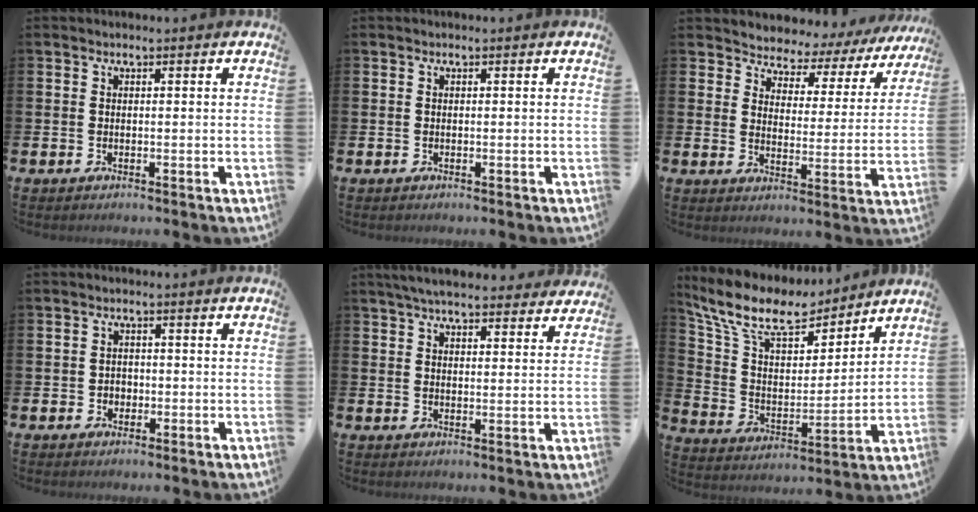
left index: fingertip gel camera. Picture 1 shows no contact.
{"total": 0.0}
{"total": 3.7, "force": [3.3, 1.5, -0.4], "torque": [-0.023, -0.035, 0.048]}
{"total": 1.6, "force": [-0.3, 1.5, 0.4], "torque": [-0.002, 0.004, -0.011]}
{"total": 5.5, "force": [5.2, 0.9, 1.5], "torque": [-0.043, -0.018, 0.095]}
{"total": 11.7, "force": [9.8, 4.5, 4.5], "torque": [-0.136, -0.059, 0.172]}